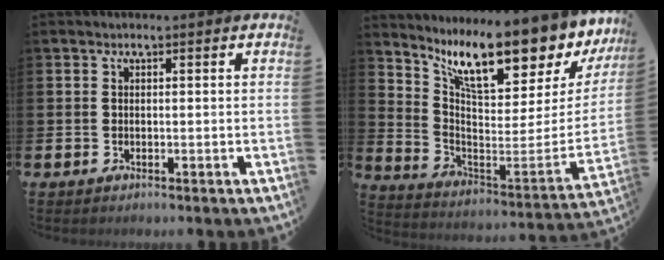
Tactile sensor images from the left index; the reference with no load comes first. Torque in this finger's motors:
{"motor_torque": [1.15, -0.99, 1.05, 0.21]}